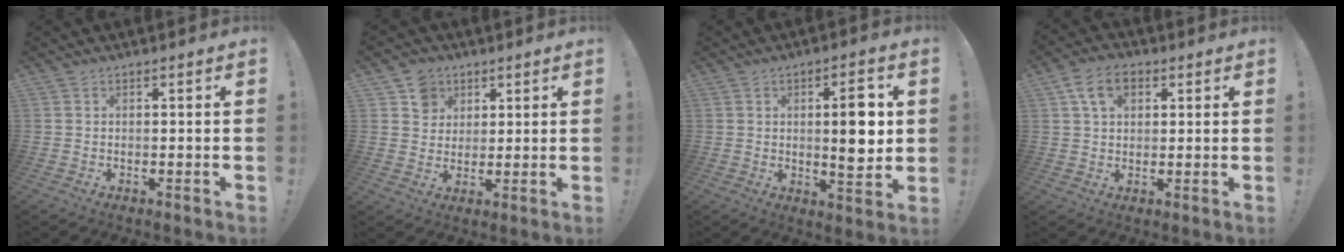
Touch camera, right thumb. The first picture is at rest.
{"total": 7.8, "force": [3.7, 6.6, 1.8], "torque": [-0.026, -0.015, 0.074]}
{"total": 9.3, "force": [1.1, 2.7, 8.9], "torque": [-0.123, -0.004, 0.012]}
{"total": 8.2, "force": [3.3, 5.6, 5.1], "torque": [-0.086, 0.007, 0.065]}